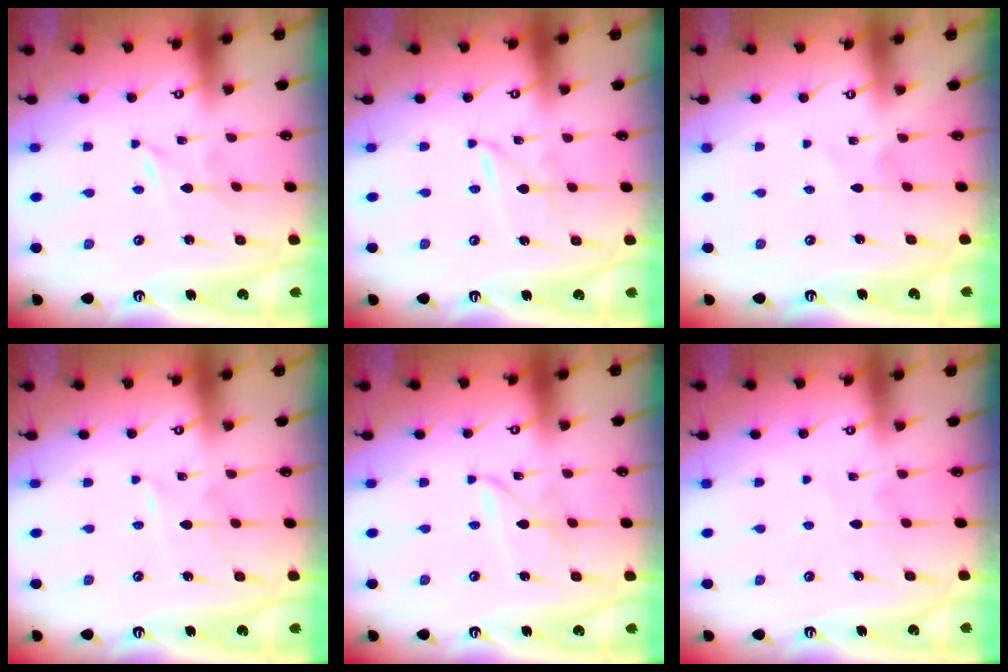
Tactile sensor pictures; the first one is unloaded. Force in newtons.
{"total": 1.6, "press": 1.6, "slide": 0.1}
{"total": 2.1, "press": 2.1, "slide": 0.1}
{"total": 2.4, "press": 2.3, "slide": 0.3}
{"total": 2.3, "press": 2.3, "slide": 0.2}
{"total": 5.0, "press": 5.0, "slide": 0.6}